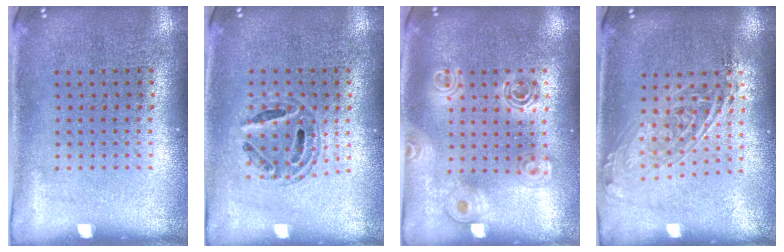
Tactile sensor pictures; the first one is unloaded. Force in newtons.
{"total": 0.8, "press": 0.7, "slide": 0.2}
{"total": 1.6, "press": 1.4, "slide": 0.7}
{"total": 1.7, "press": 1.4, "slide": 0.9}